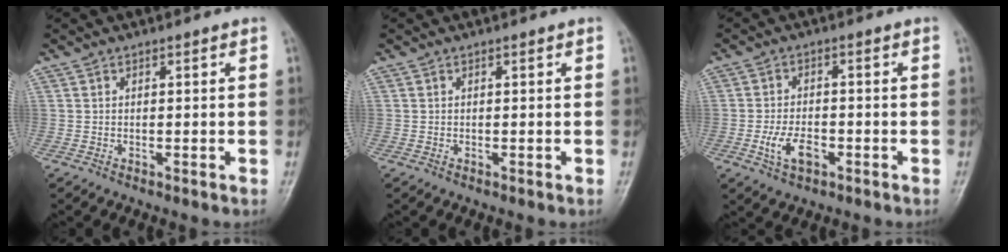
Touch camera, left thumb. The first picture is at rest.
{"total": 0.0}
{"total": 5.5, "force": [-2.1, 3.1, 4.0], "torque": [-0.077, 0.010, -0.038]}